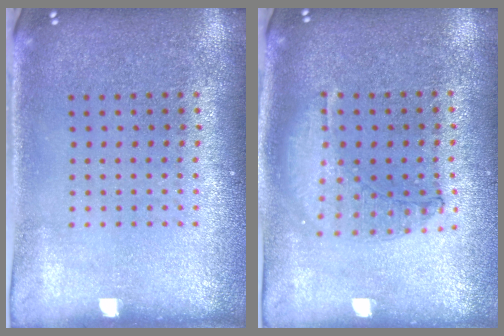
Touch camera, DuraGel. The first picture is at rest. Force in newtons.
{"total": 0.9, "press": 0.9, "slide": 0.2}